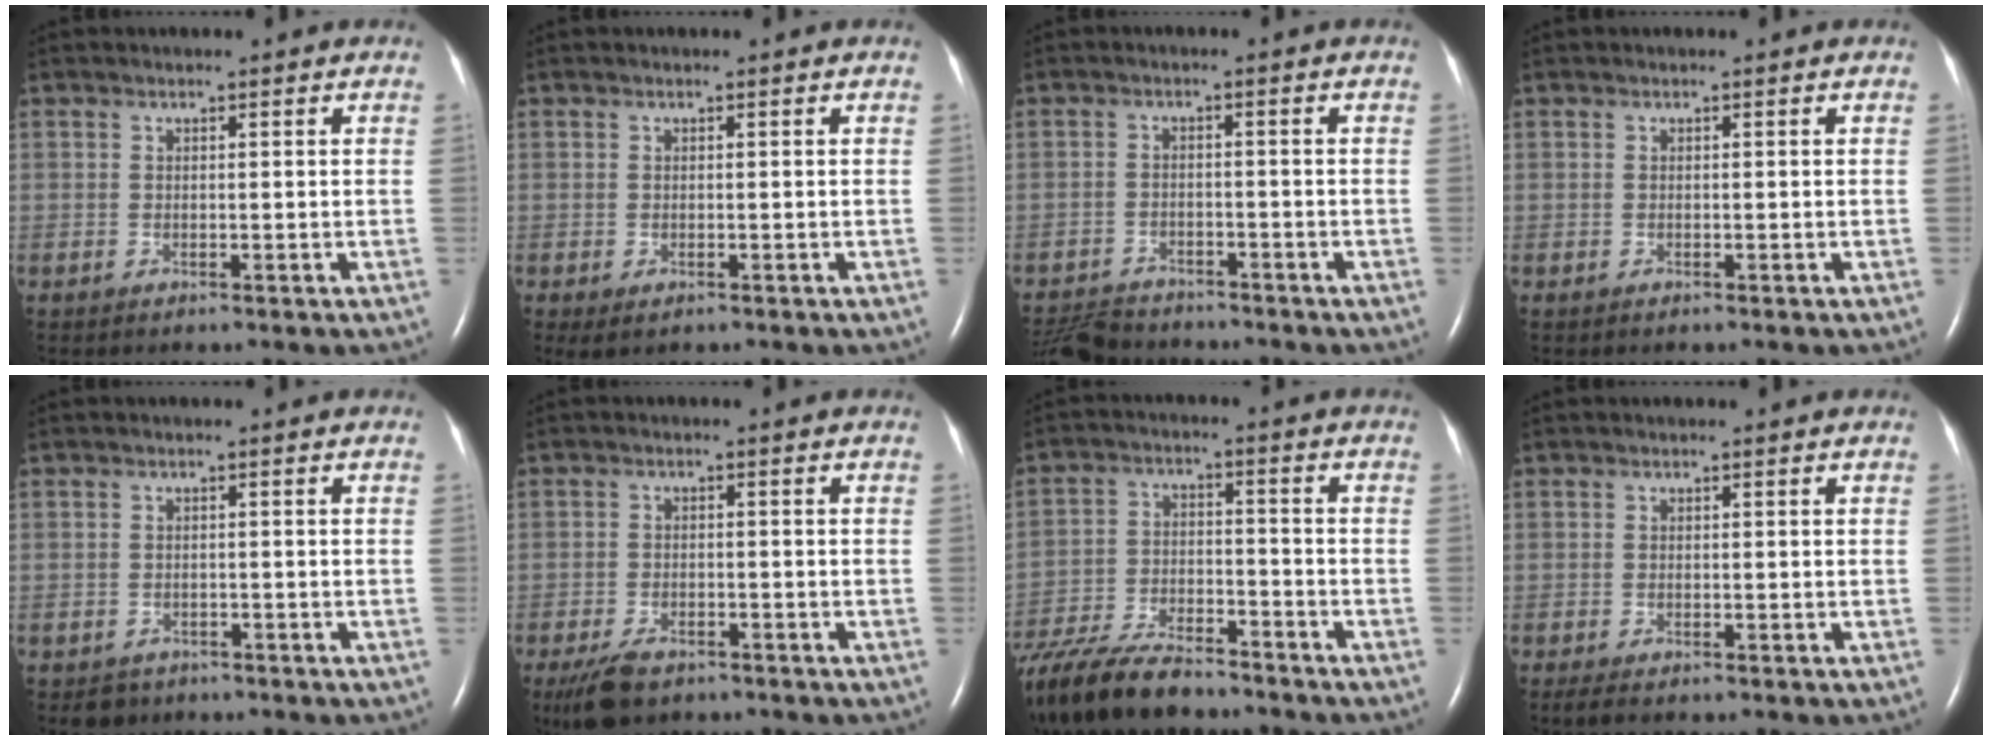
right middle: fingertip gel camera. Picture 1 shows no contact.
{"total": 1.8, "force": [-0.9, 1.0, 1.2], "torque": [-0.025, -0.005, -0.005]}
{"total": 7.7, "force": [-7.3, 2.0, 1.4], "torque": [-0.029, -0.008, -0.118]}
{"total": 0.0}
{"total": 2.2, "force": [-1.6, 1.6, 0.0], "torque": [-0.008, 0.005, -0.021]}
{"total": 5.7, "force": [-4.1, 2.6, 2.9], "torque": [-0.063, -0.008, -0.068]}
{"total": 16.5, "force": [-14.0, 3.8, 7.9], "torque": [-0.171, -0.032, -0.239]}
{"total": 1.7, "force": [-1.3, 0.5, 1.1], "torque": [-0.026, -0.006, -0.018]}